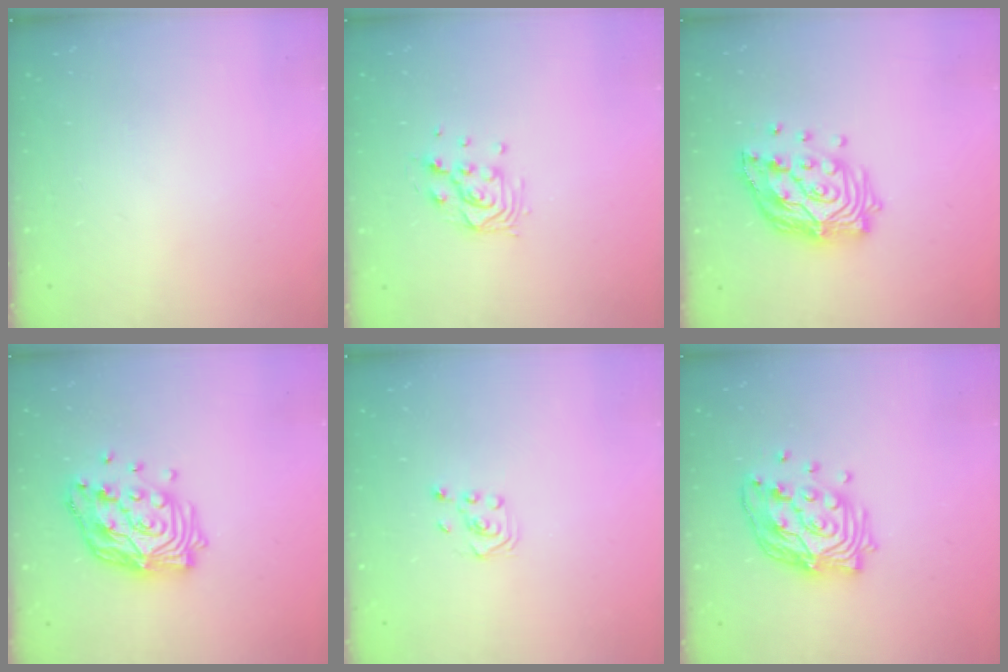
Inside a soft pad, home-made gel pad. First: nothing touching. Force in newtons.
{"total": 9.0, "press": 8.9, "slide": 1.5}
{"total": 17.0, "press": 16.9, "slide": 1.5}
{"total": 16.1, "press": 16.0, "slide": 1.3}
{"total": 2.3, "press": 2.2, "slide": 0.7}
{"total": 15.6, "press": 15.6, "slide": 1.3}